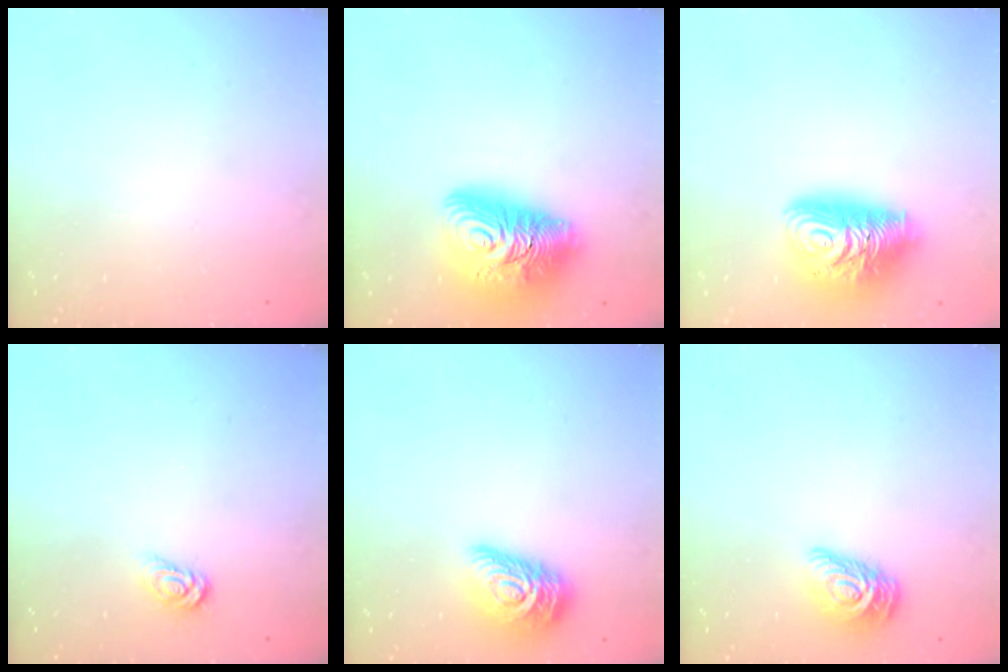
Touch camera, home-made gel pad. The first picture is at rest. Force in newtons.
{"total": 17.9, "press": 17.8, "slide": 1.7}
{"total": 15.4, "press": 15.3, "slide": 1.3}
{"total": 3.1, "press": 3.1, "slide": 0.4}
{"total": 13.8, "press": 13.8, "slide": 0.9}
{"total": 10.7, "press": 10.7, "slide": 0.6}